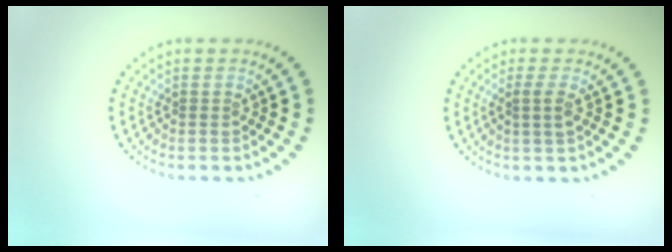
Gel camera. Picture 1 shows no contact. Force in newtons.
{"total": 1.4, "press": 1.1, "slide": 0.9}